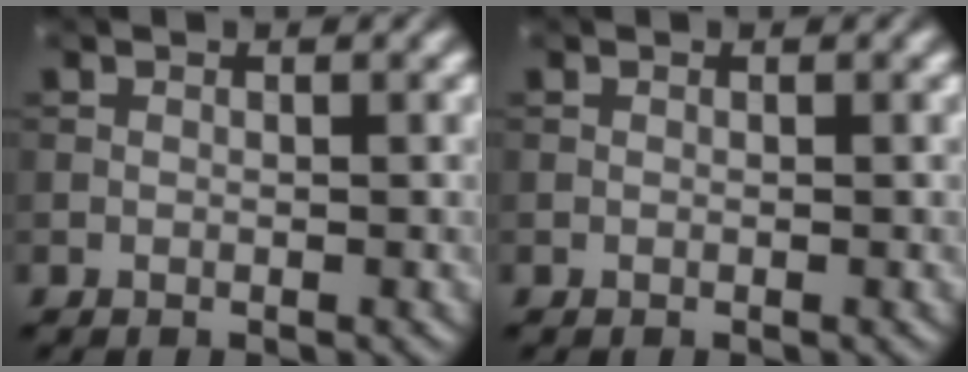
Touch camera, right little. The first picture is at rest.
{"total": 0.0}